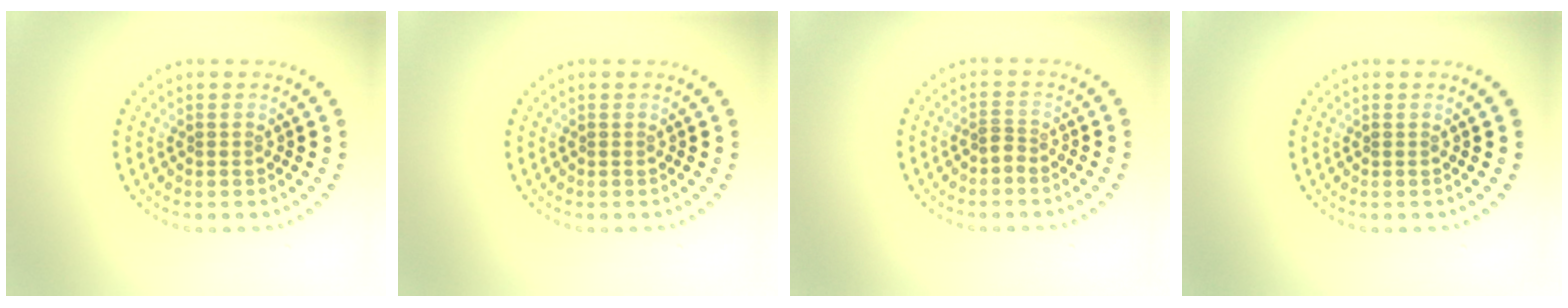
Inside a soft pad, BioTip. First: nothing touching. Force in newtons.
{"total": 0.0}
{"total": 0.8, "press": 0.5, "slide": 0.6}
{"total": 0.0}